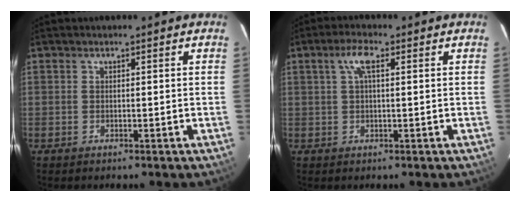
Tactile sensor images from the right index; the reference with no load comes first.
{"total": 3.7, "force": [1.3, 0.7, 3.4], "torque": [-0.069, 0.008, 0.023]}